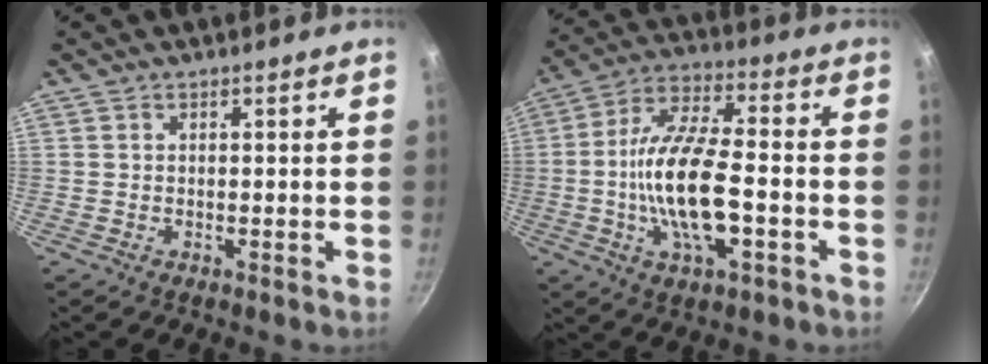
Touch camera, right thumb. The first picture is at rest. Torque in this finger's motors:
{"motor_torque": [-0.01, 1.30, 1.98, -0.79, 0.58]}